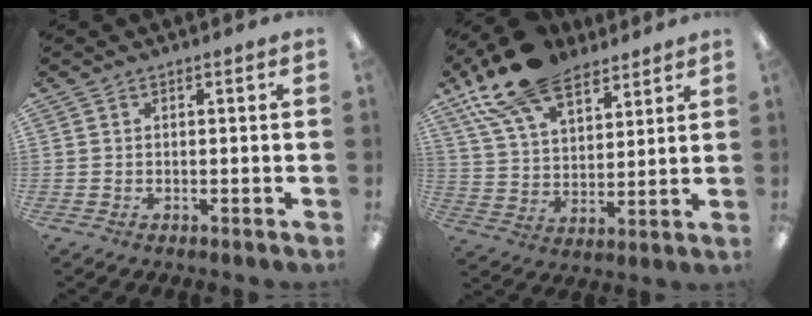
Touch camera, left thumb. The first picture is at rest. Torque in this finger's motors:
{"motor_torque": [0.41, 0.63, 1.45, -1.32, 0.40]}